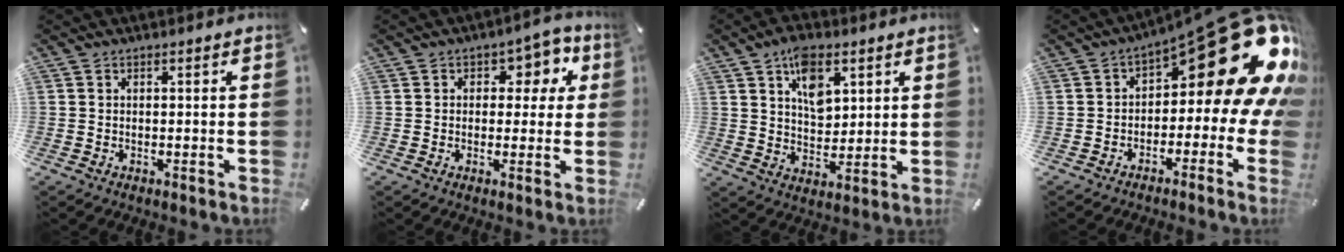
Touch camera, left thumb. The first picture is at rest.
{"total": 6.9, "force": [2.4, 4.8, 4.3], "torque": [-0.040, -0.007, 0.032]}
{"total": 9.9, "force": [4.8, 6.3, 5.9], "torque": [-0.082, -0.017, 0.084]}
{"total": 23.0, "force": [10.3, 9.0, 18.5], "torque": [-0.226, -0.084, 0.174]}